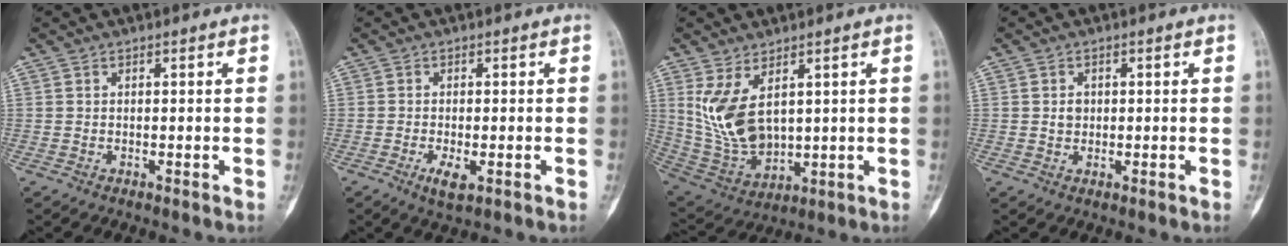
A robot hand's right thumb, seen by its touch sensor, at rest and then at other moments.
{"total": 3.4, "force": [-1.3, 1.3, 2.9], "torque": [-0.053, -0.005, -0.020]}
{"total": 11.7, "force": [3.7, 6.4, 9.2], "torque": [-0.174, -0.024, 0.096]}
{"total": 1.9, "force": [0.3, 1.6, 0.9], "torque": [-0.004, 0.003, 0.006]}